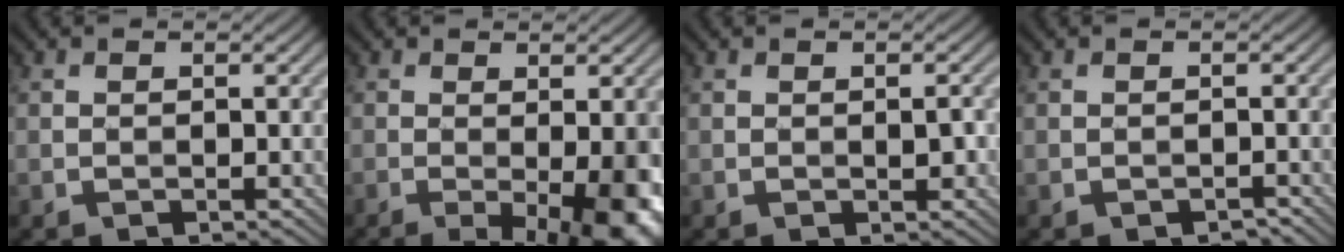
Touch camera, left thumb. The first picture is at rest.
{"total": 8.7, "force": [-2.6, 2.2, 8.0], "torque": [-0.100, -0.002, -0.034]}
{"total": 1.1, "force": [-0.3, 0.4, 1.0], "torque": [-0.014, -0.002, -0.004]}
{"total": 0.9, "force": [-0.7, 0.4, 0.3], "torque": [-0.007, -0.004, -0.013]}